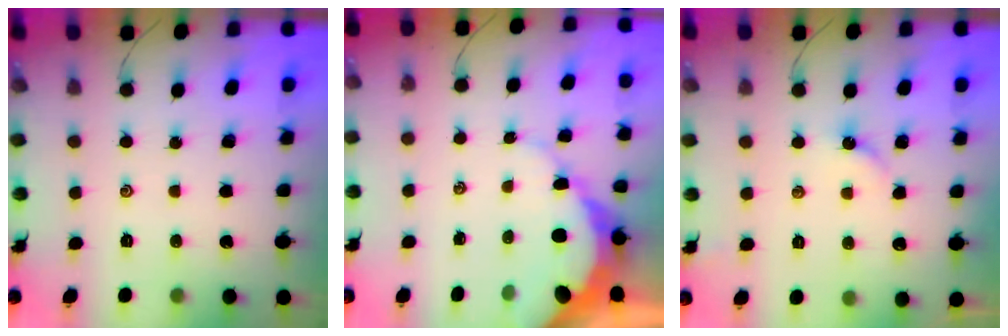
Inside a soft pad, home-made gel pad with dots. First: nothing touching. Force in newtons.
{"total": 8.7, "press": 8.6, "slide": 0.7}
{"total": 2.5, "press": 2.4, "slide": 0.4}